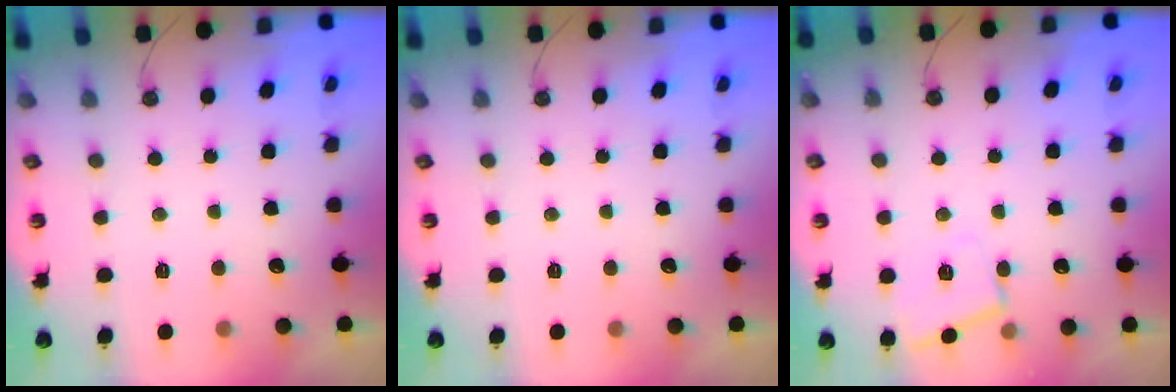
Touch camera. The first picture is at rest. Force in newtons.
{"total": 0.0}
{"total": 7.0, "press": 6.9, "slide": 1.0}